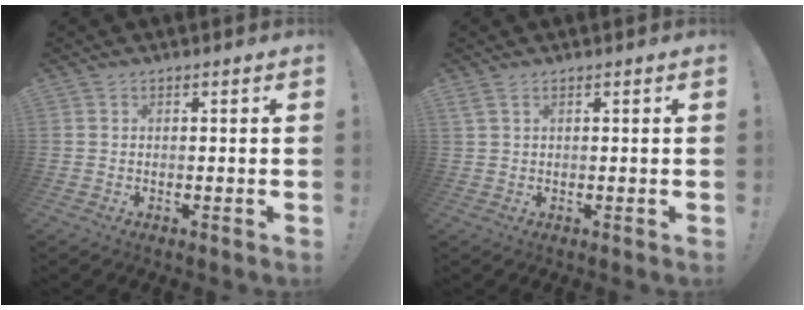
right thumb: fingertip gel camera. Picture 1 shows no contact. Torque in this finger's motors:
{"motor_torque": [0.03, 0.03, 0.12, 0.13, 0.04]}